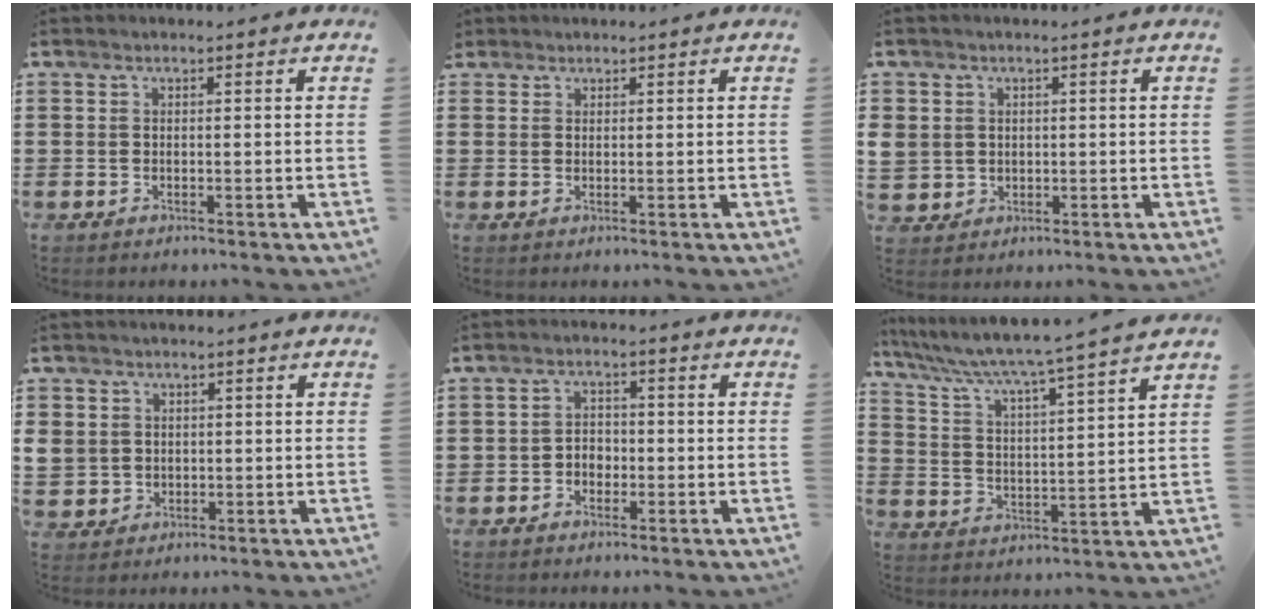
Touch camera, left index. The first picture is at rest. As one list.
[{"total": 1.1, "force": [1.0, 0.6, 0.0], "torque": [-0.004, 0.003, 0.019]}, {"total": 2.8, "force": [0.3, 2.7, 0.2], "torque": [-0.019, 0.009, 0.003]}, {"total": 3.1, "force": [0.5, 3.0, 0.1], "torque": [-0.020, 0.011, 0.007]}, {"total": 2.2, "force": [-1.2, 1.6, 0.8], "torque": [-0.020, 0.006, -0.028]}, {"total": 4.6, "force": [4.0, -0.9, 2.0], "torque": [-0.062, -0.041, 0.057]}]